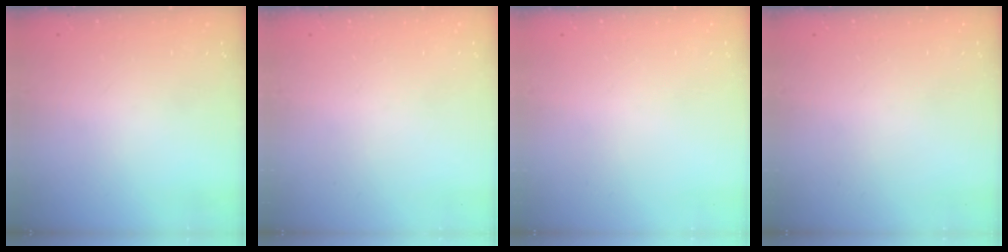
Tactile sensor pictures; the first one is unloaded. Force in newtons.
{"total": 0.0}
{"total": 0.0}
{"total": 0.0}